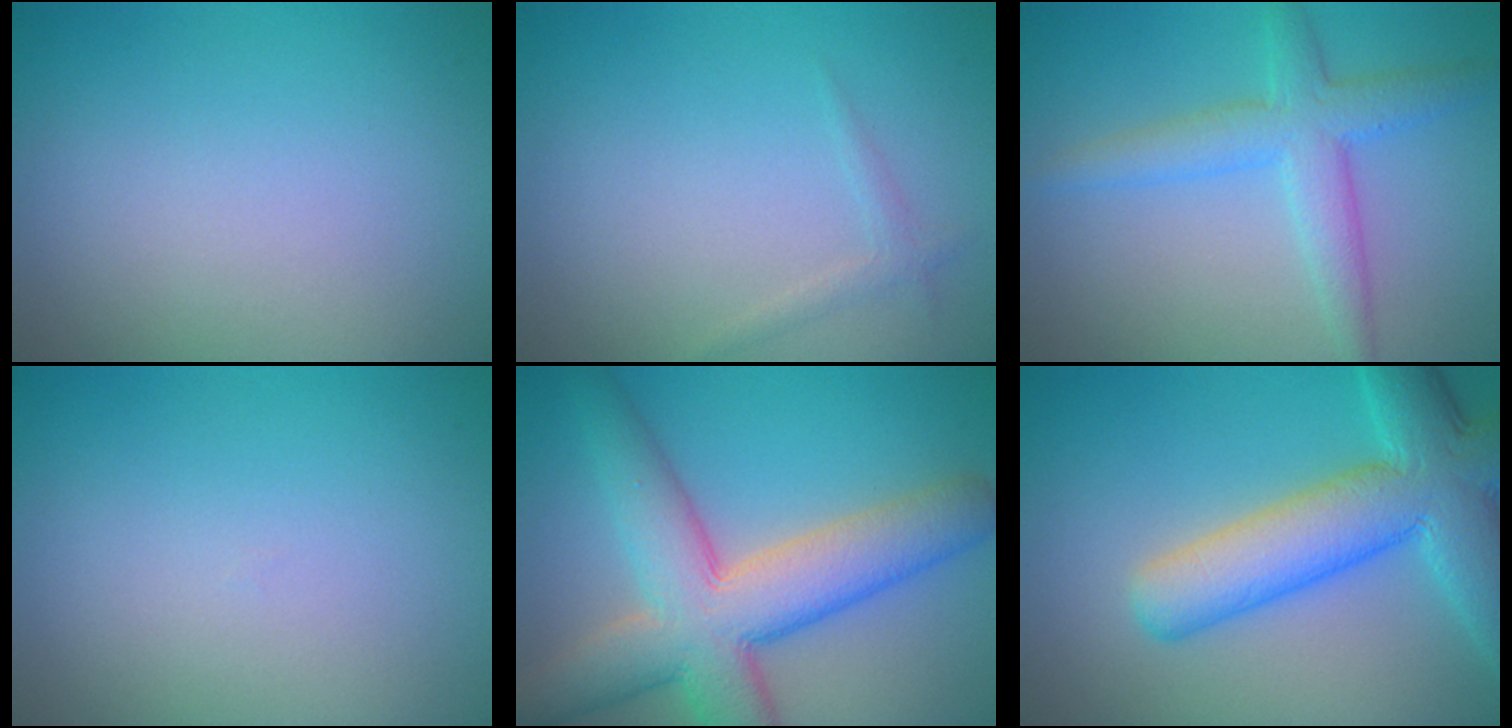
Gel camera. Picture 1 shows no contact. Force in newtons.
{"total": 0.9, "press": 0.9, "slide": 0.0}
{"total": 4.0, "press": 4.0, "slide": 0.2}
{"total": 0.0}
{"total": 9.4, "press": 9.4, "slide": 0.5}
{"total": 8.7, "press": 8.7, "slide": 0.4}